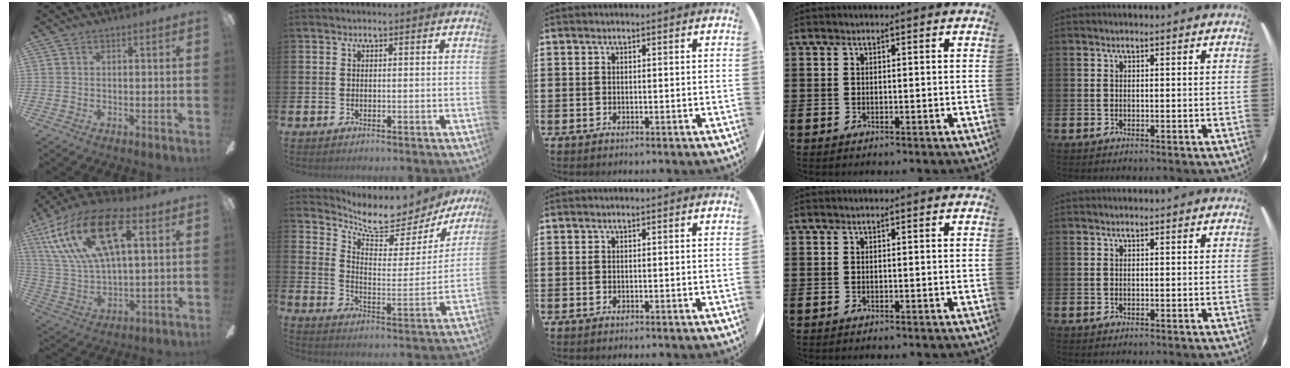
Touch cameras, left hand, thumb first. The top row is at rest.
{"thumb": {"total": 22.1, "force": [9.9, 10.3, 16.9], "torque": [-0.352, -0.018, 0.166]}, "index": {"total": 7.6, "force": [7.0, 2.0, 2.0], "torque": [-0.068, -0.060, 0.117]}}